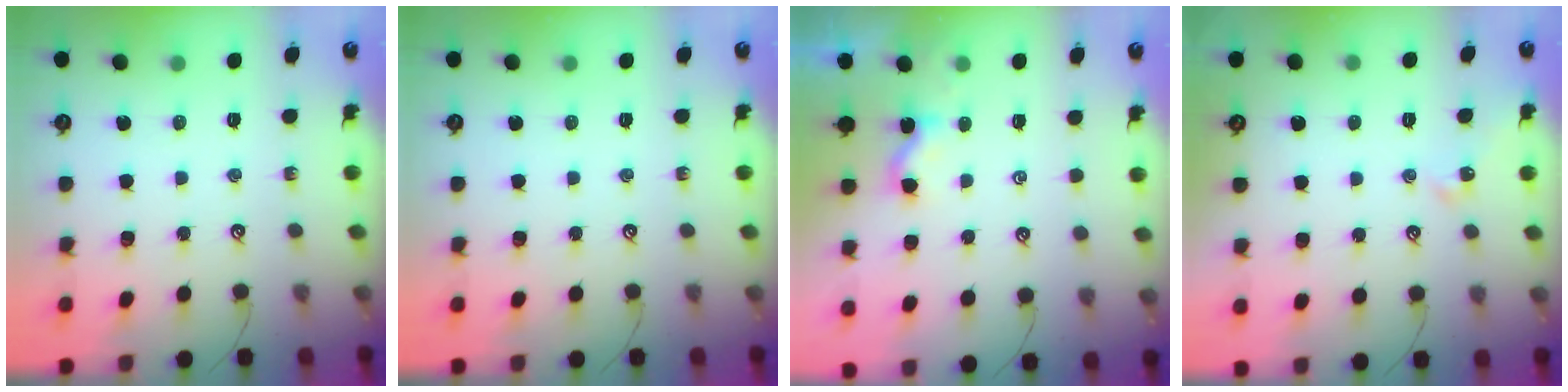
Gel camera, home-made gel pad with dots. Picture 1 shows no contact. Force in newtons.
{"total": 0.0}
{"total": 1.6, "press": 1.6, "slide": 0.2}
{"total": 1.9, "press": 1.8, "slide": 0.5}